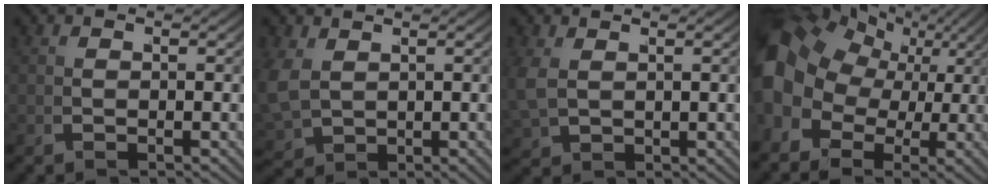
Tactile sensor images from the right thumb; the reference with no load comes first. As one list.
[{"total": 4.2, "force": [0.8, 3.5, 2.3], "torque": [-0.069, -0.021, 0.034]}, {"total": 2.6, "force": [1.0, 2.0, 1.4], "torque": [-0.042, -0.004, 0.028]}, {"total": 11.7, "force": [2.5, 8.8, 7.2], "torque": [-0.142, 0.003, 0.035]}]